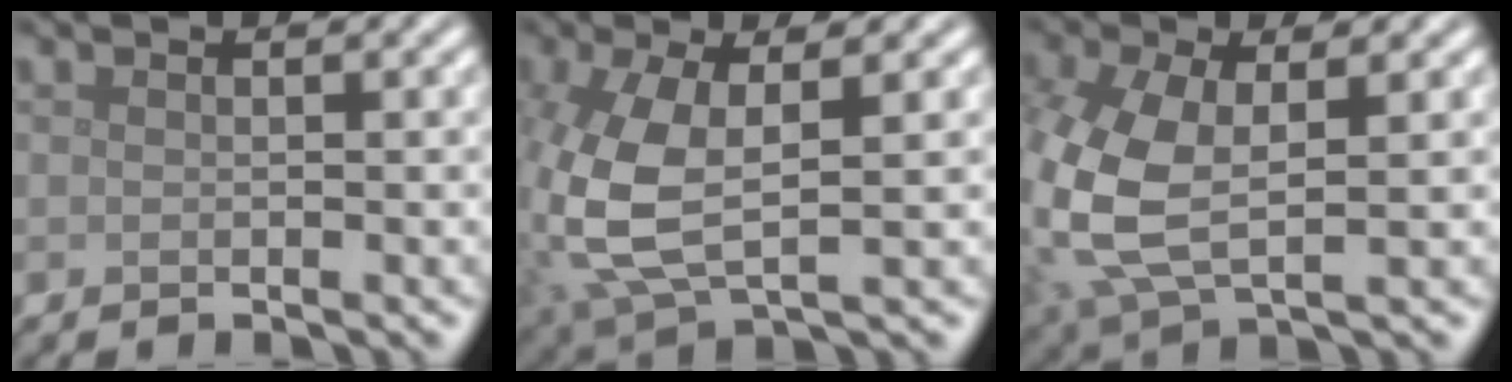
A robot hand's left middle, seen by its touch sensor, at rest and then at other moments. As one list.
[{"total": 8.3, "force": [0.1, 3.7, 7.4], "torque": [-0.185, -0.002, 0.005]}, {"total": 7.2, "force": [0.3, 3.8, 6.1], "torque": [-0.152, 0.000, 0.006]}]